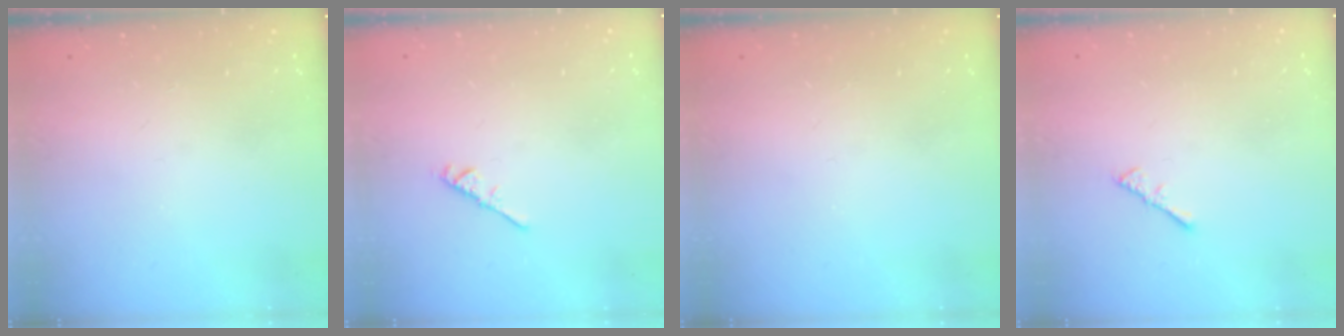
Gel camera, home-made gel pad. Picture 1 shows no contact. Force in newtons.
{"total": 3.1, "press": 3.0, "slide": 0.7}
{"total": 0.0}
{"total": 2.2, "press": 2.1, "slide": 0.5}